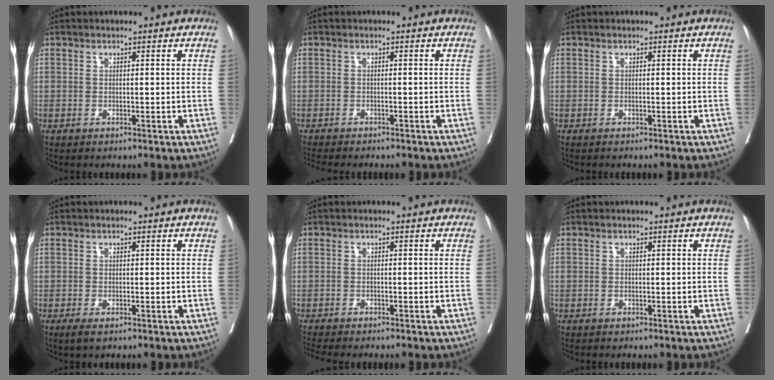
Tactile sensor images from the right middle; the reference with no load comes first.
{"total": 8.9, "force": [-7.8, 1.4, 3.9], "torque": [-0.049, -0.010, -0.105]}
{"total": 1.6, "force": [-1.4, 0.0, 0.7], "torque": [-0.009, 0.002, -0.017]}
{"total": 2.0, "force": [-1.2, 0.6, 1.5], "torque": [-0.023, -0.005, -0.018]}
{"total": 6.9, "force": [-6.1, 0.6, 3.2], "torque": [-0.033, -0.007, -0.091]}
{"total": 0.0}